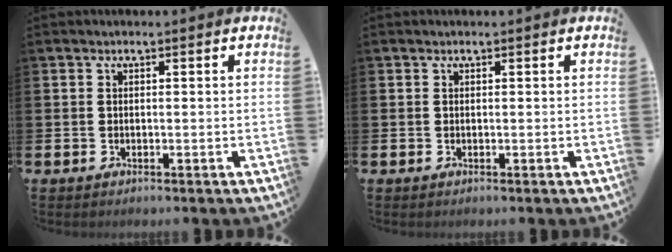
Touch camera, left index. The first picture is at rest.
{"total": 0.0}